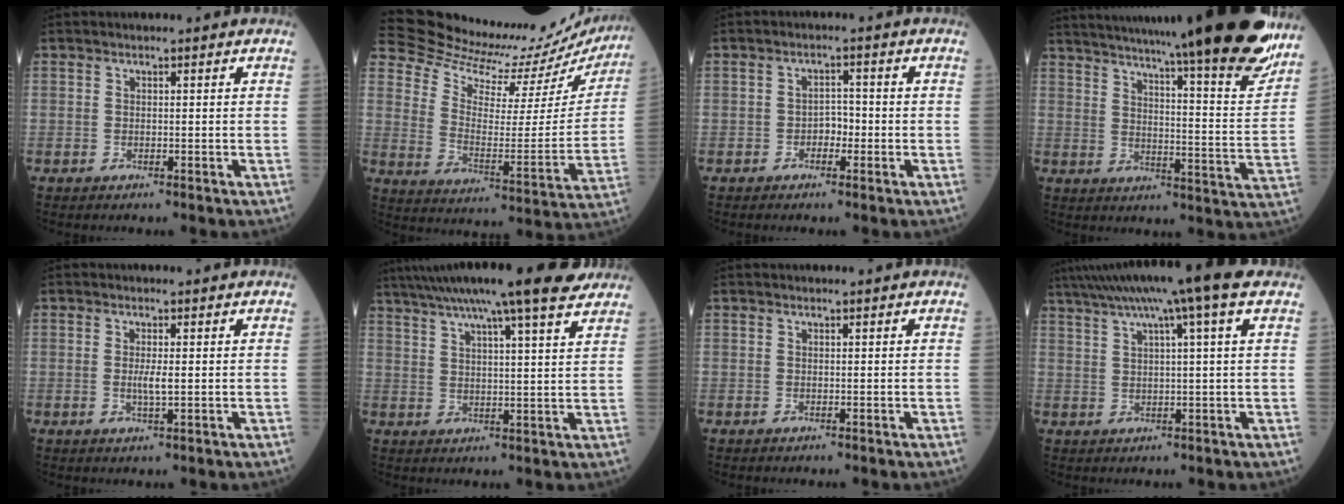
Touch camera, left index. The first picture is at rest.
{"total": 22.8, "force": [22.2, 3.5, 3.8], "torque": [-0.075, -0.090, 0.292]}
{"total": 2.3, "force": [-1.1, 1.4, 1.5], "torque": [-0.016, 0.005, -0.022]}
{"total": 29.4, "force": [24.9, 0.9, 15.6], "torque": [-0.238, -0.071, 0.324]}
{"total": 2.1, "force": [-0.2, 0.2, 2.1], "torque": [-0.045, -0.007, -0.002]}
{"total": 17.9, "force": [14.5, 0.5, 10.4], "torque": [-0.180, 0.026, 0.202]}
{"total": 0.0}
{"total": 12.4, "force": [8.3, -0.8, 9.2], "torque": [-0.162, 0.034, 0.112]}